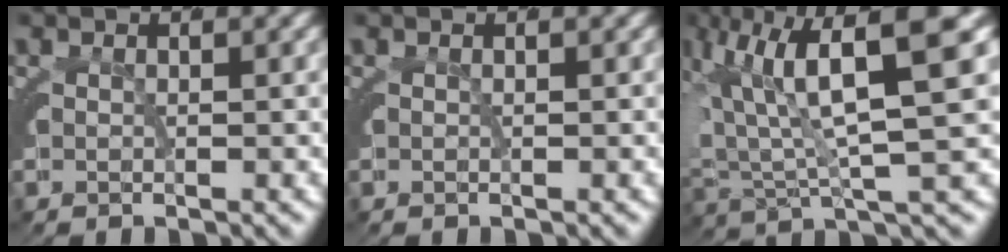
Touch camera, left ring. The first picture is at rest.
{"total": 0.0}
{"total": 10.5, "force": [2.6, 5.8, 8.4], "torque": [-0.140, 0.017, 0.037]}